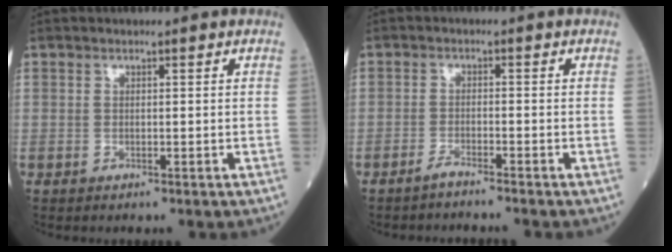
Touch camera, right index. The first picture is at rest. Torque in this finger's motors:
{"motor_torque": [0.11, -0.11, 0.00, -0.01]}